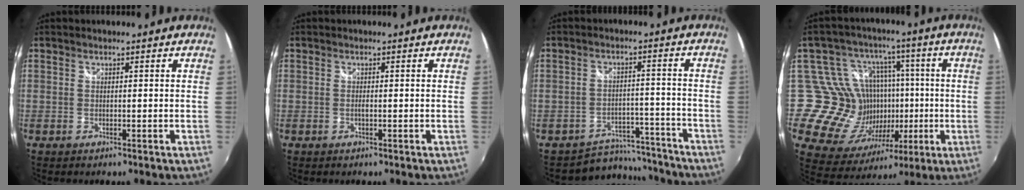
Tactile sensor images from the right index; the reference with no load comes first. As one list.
[{"total": 0.6, "force": [-0.2, 0.0, 0.6], "torque": [-0.011, -0.001, -0.005]}, {"total": 9.9, "force": [-8.9, 4.4, -0.4], "torque": [0.005, 0.044, -0.117]}, {"total": 15.7, "force": [0.0, 14.8, 5.3], "torque": [-0.118, 0.027, 0.014]}]